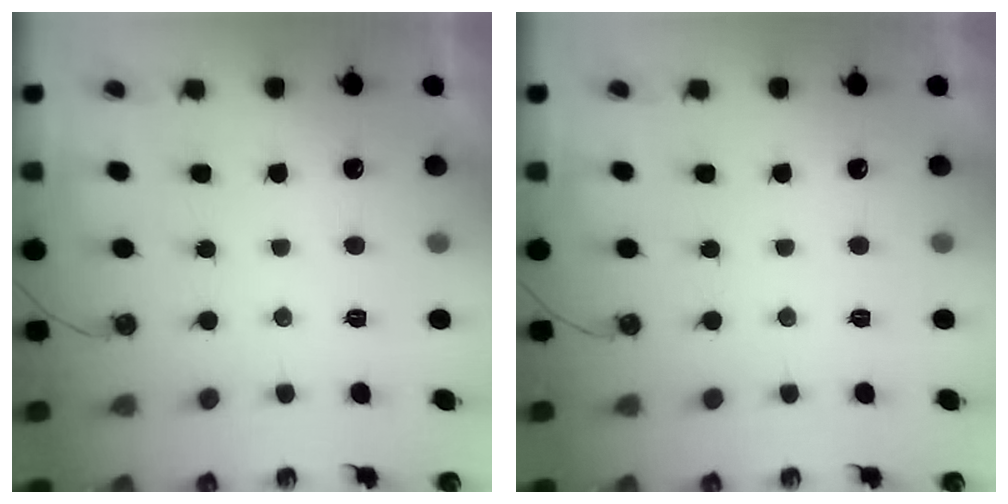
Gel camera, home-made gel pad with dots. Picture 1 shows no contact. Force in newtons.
{"total": 0.0}